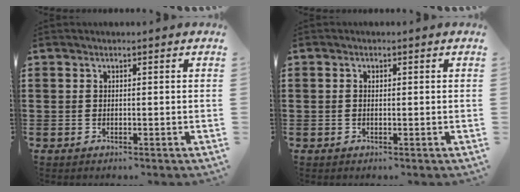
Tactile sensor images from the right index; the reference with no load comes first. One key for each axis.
{"total": 0.7, "fx": 0.0, "fy": 0.3, "fz": 0.6, "tx": -0.013, "ty": -0.001, "tz": 0.000}